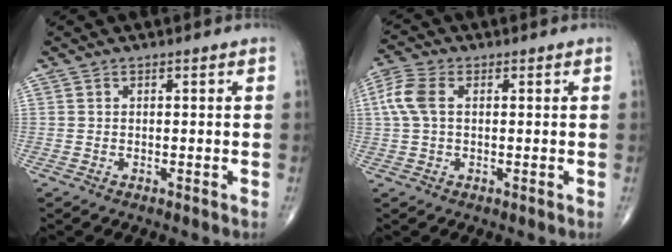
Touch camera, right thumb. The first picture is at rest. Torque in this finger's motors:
{"motor_torque": [0.06, 0.10, 0.18, 0.00, 0.13]}